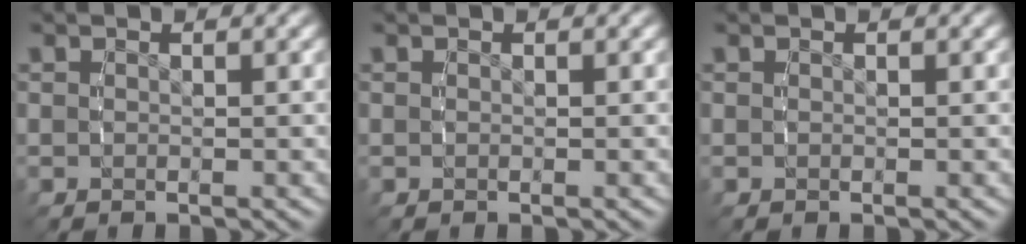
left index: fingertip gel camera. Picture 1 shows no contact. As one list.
[{"total": 0.0}, {"total": 0.0}]